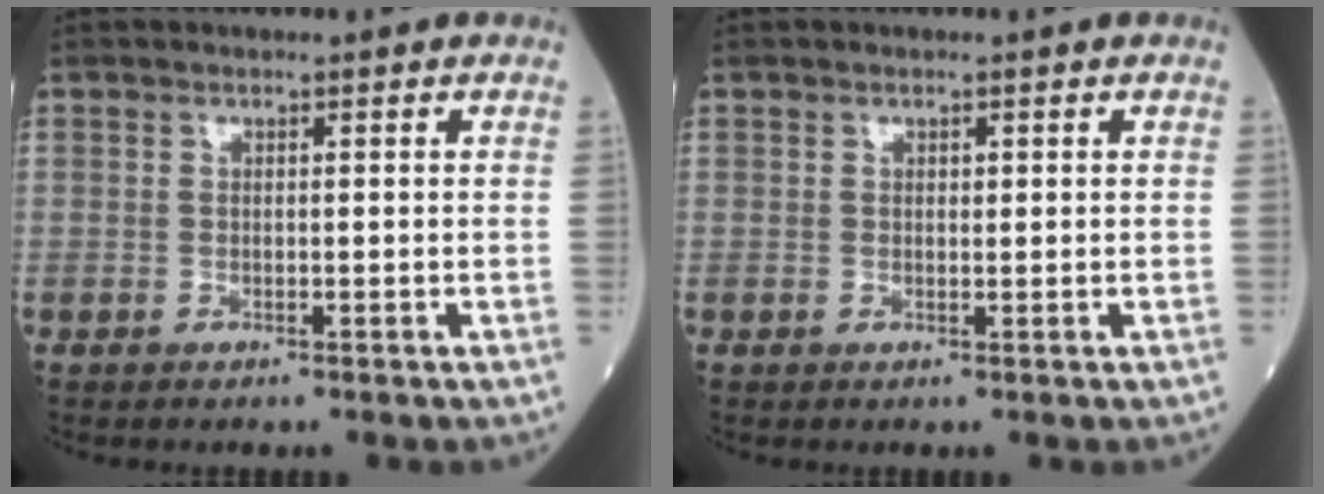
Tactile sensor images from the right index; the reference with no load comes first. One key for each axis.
{"total": 0.6, "fx": 0.2, "fy": 0.3, "fz": 0.4, "tx": -0.007, "ty": -0.001, "tz": 0.004}